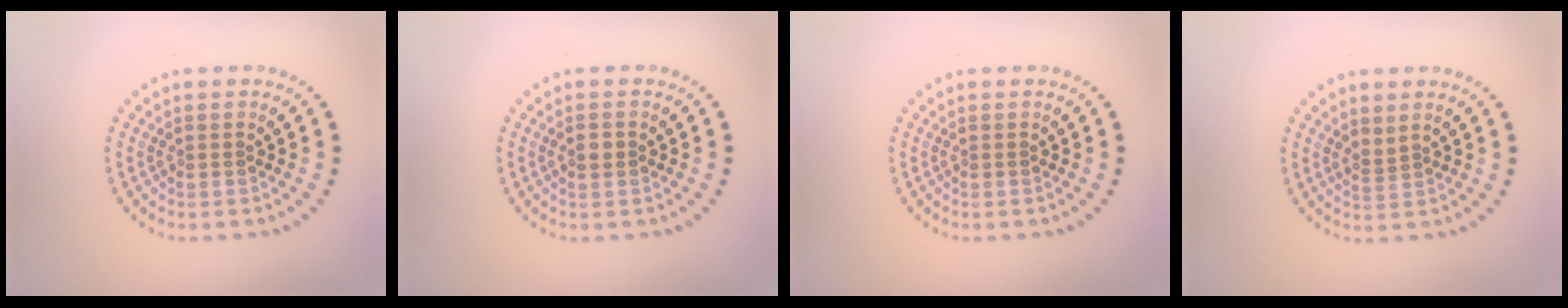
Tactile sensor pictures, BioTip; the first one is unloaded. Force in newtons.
{"total": 1.0, "press": 0.9, "slide": 0.3}
{"total": 0.0}
{"total": 0.6, "press": 0.1, "slide": 0.6}